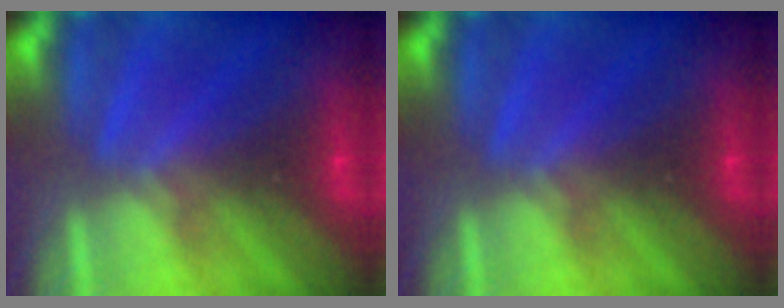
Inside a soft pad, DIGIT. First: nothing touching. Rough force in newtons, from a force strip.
{"total": 0.0}